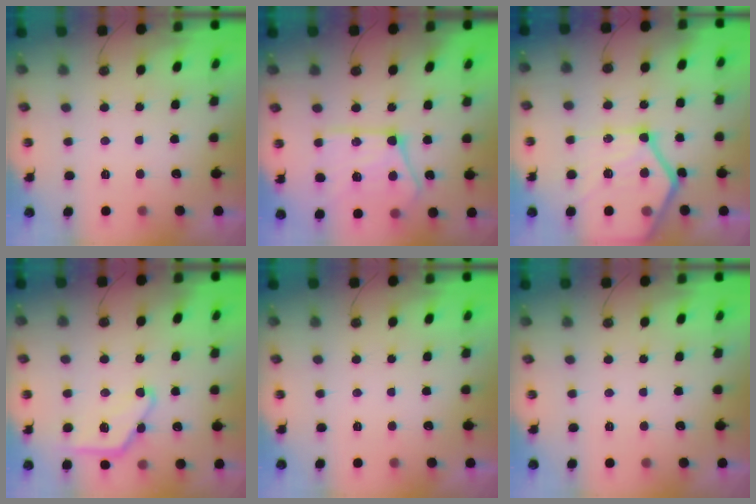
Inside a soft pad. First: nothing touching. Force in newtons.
{"total": 20.7, "press": 20.6, "slide": 2.2}
{"total": 23.3, "press": 23.2, "slide": 1.8}
{"total": 11.7, "press": 11.7, "slide": 0.7}
{"total": 0.0}
{"total": 0.0}